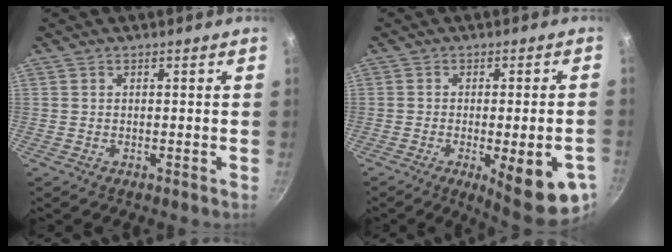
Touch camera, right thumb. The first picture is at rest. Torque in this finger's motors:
{"motor_torque": [-0.15, 0.57, 0.07, -0.01, 0.07]}